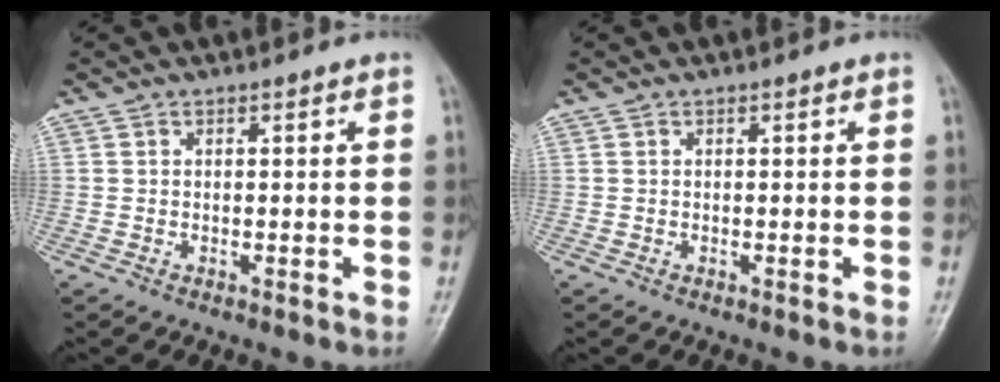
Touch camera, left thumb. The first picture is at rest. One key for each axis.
{"total": 0.0}